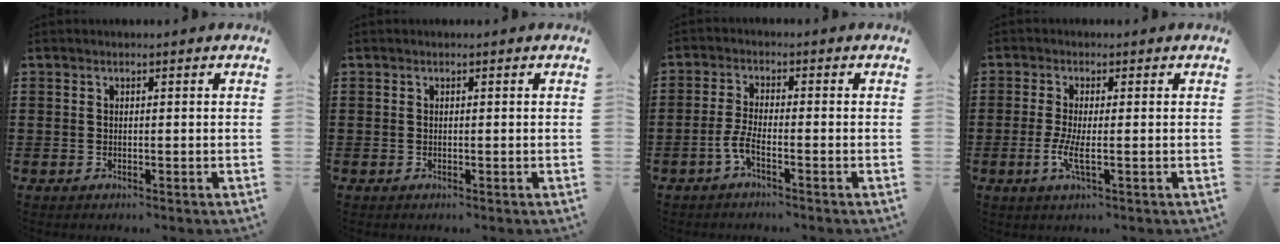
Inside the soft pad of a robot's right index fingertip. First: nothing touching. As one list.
[{"total": 0.0}, {"total": 3.5, "force": [-1.9, 0.5, 2.8], "torque": [-0.073, -0.008, -0.041]}, {"total": 4.0, "force": [-0.8, 0.7, 3.8], "torque": [-0.081, -0.006, -0.019]}]